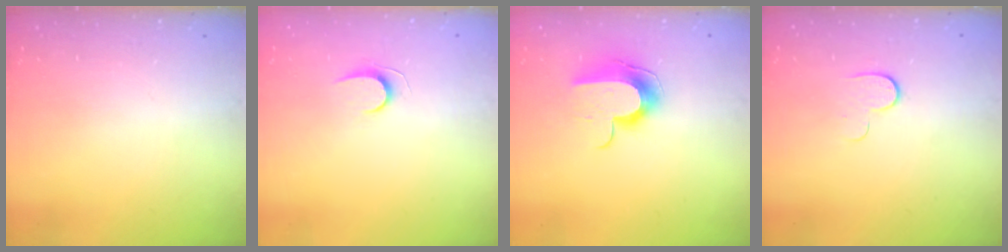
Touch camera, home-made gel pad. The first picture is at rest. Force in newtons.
{"total": 5.6, "press": 5.6, "slide": 0.5}
{"total": 11.8, "press": 11.8, "slide": 0.7}
{"total": 5.7, "press": 5.7, "slide": 0.6}